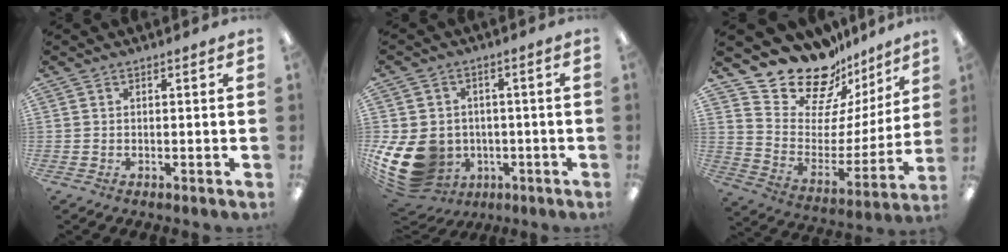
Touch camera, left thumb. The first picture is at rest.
{"total": 14.6, "force": [-3.2, 12.1, 7.5], "torque": [-0.174, 0.014, -0.047]}
{"total": 18.2, "force": [15.8, 8.0, 4.4], "torque": [-0.086, -0.137, 0.278]}